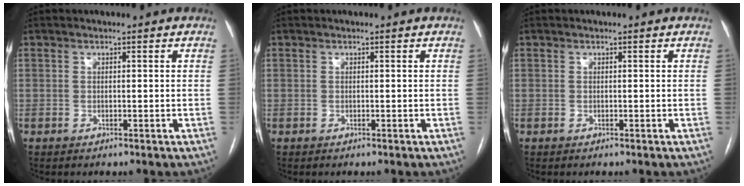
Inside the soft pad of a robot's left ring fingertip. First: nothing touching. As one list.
[{"total": 0.0}, {"total": 0.0}]